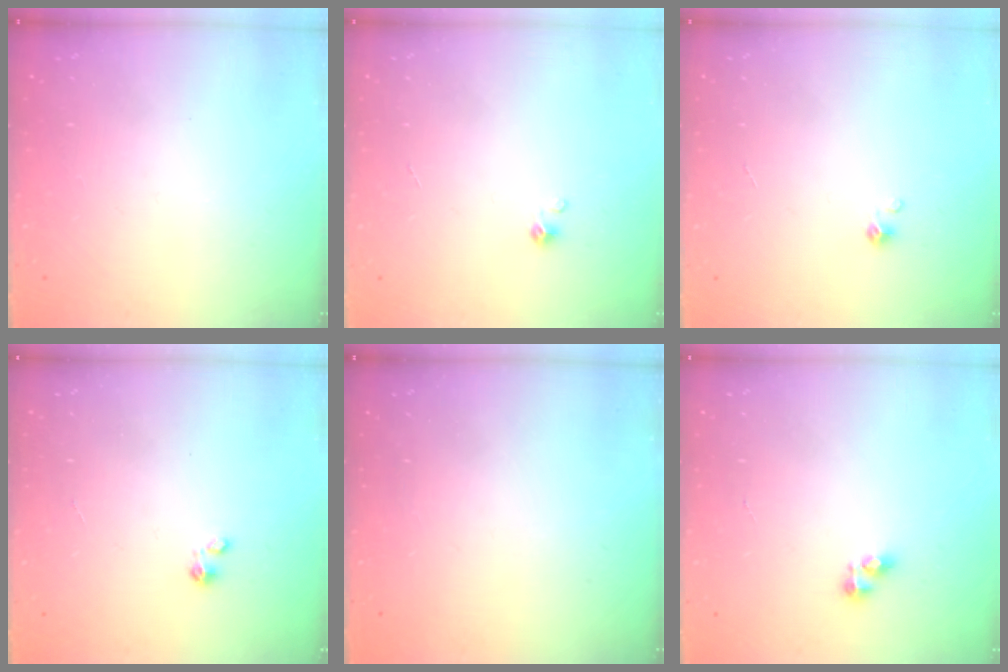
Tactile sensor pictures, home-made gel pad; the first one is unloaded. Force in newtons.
{"total": 0.0}
{"total": 0.0}
{"total": 0.0}
{"total": 0.0}
{"total": 5.0, "press": 5.0, "slide": 0.5}